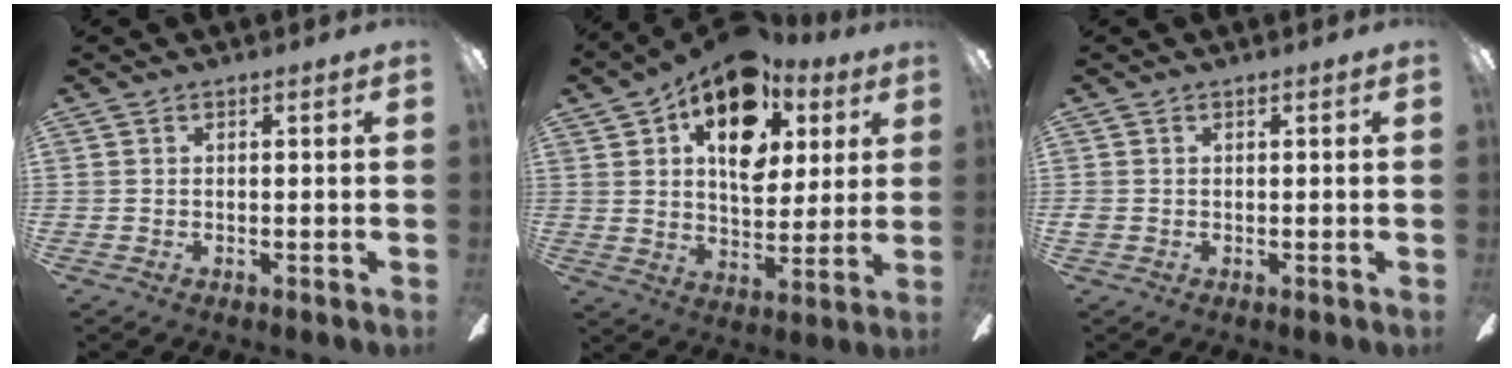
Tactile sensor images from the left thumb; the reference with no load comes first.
{"total": 17.2, "force": [8.8, 10.4, 10.5], "torque": [-0.161, -0.029, 0.157]}
{"total": 0.8, "force": [0.0, 0.7, 0.3], "torque": [-0.005, 0.004, -0.001]}